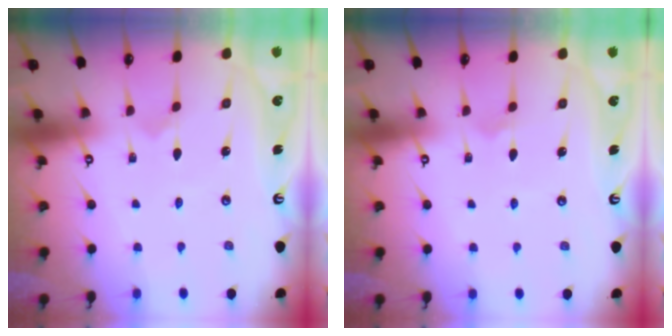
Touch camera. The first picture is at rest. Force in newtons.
{"total": 2.9, "press": 2.9, "slide": 0.4}